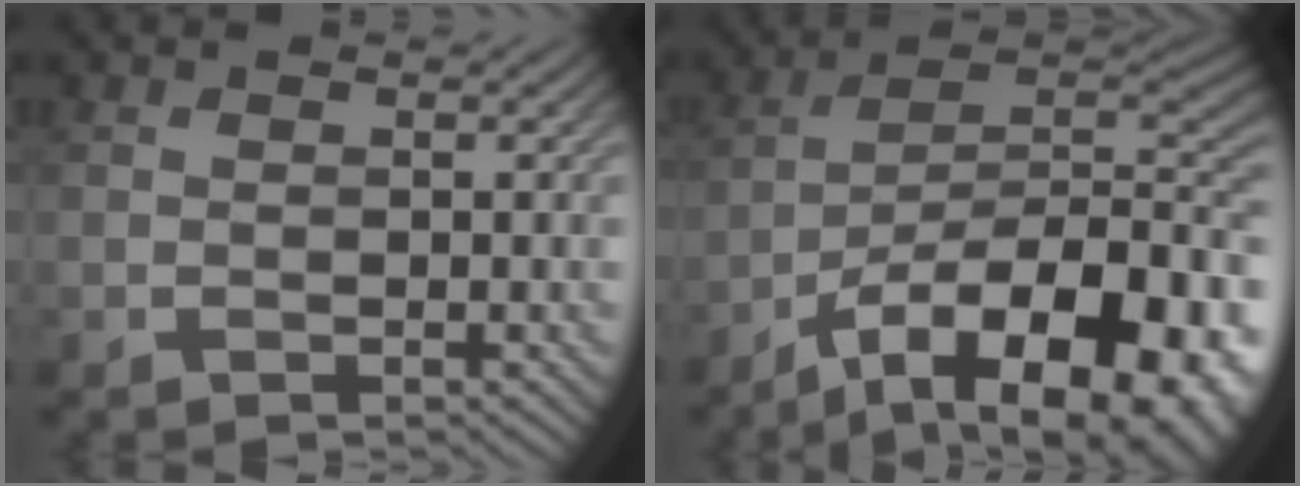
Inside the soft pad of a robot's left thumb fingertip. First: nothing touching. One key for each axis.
{"total": 19.8, "fx": -11.8, "fy": 8.4, "fz": 13.5, "tx": -0.176, "ty": -0.020, "tz": -0.171}